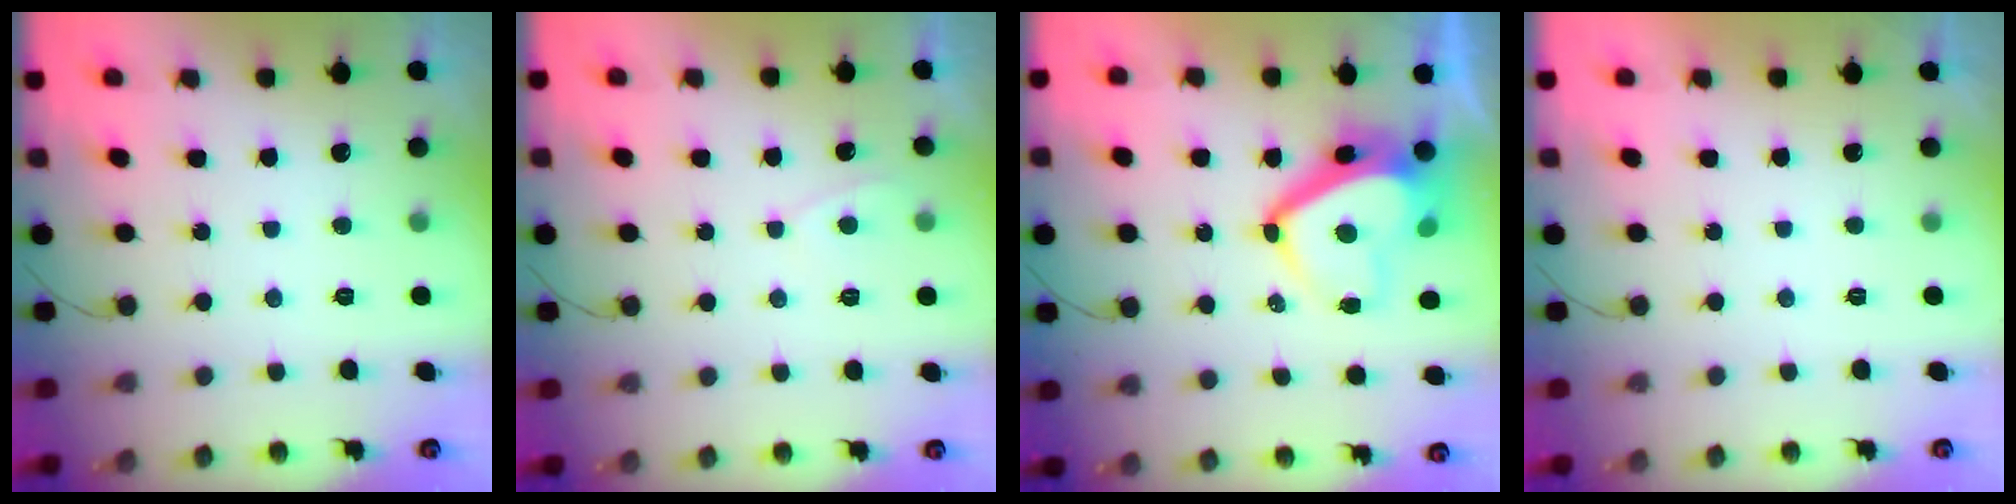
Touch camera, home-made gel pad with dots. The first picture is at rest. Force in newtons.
{"total": 2.3, "press": 2.3, "slide": 0.2}
{"total": 10.4, "press": 10.3, "slide": 0.9}
{"total": 2.2, "press": 2.1, "slide": 0.3}